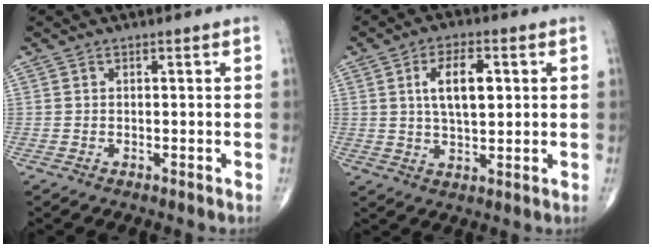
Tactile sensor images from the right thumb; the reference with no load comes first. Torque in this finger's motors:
{"motor_torque": [0.13, 1.59, 0.43, -0.18, 0.02]}